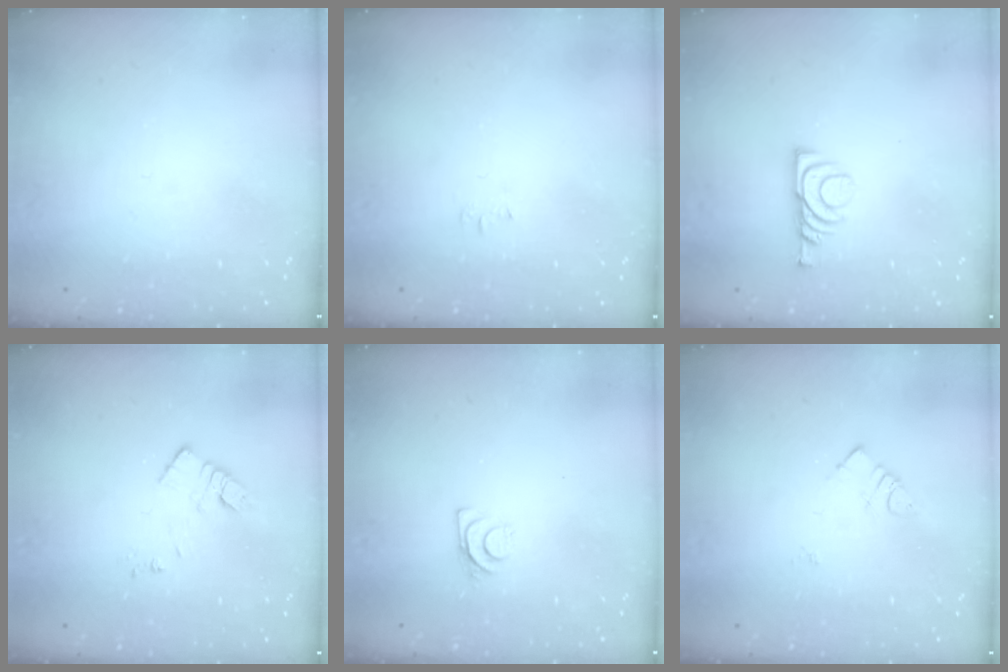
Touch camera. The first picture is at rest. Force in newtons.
{"total": 3.0, "press": 3.0, "slide": 0.5}
{"total": 7.2, "press": 7.1, "slide": 1.1}
{"total": 8.3, "press": 8.3, "slide": 0.6}
{"total": 6.5, "press": 6.5, "slide": 0.7}
{"total": 4.1, "press": 4.0, "slide": 0.7}